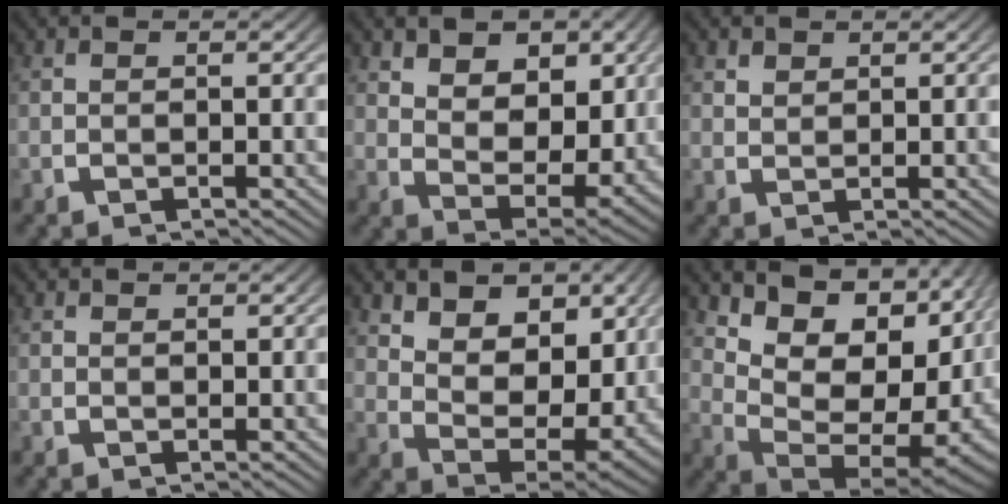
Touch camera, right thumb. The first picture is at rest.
{"total": 7.2, "force": [1.3, 4.7, 5.3], "torque": [-0.105, -0.044, 0.038]}
{"total": 1.2, "force": [1.1, 0.4, 0.2], "torque": [0.001, -0.002, 0.027]}
{"total": 0.7, "force": [0.6, 0.1, 0.1], "torque": [0.004, -0.002, 0.015]}
{"total": 9.2, "force": [1.6, 6.0, 6.8], "torque": [-0.137, -0.046, 0.042]}
{"total": 14.7, "force": [1.9, 8.9, 11.5], "torque": [-0.190, -0.021, 0.039]}